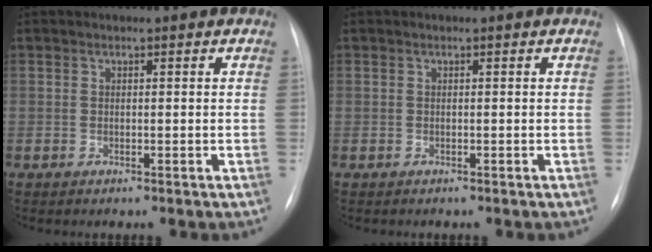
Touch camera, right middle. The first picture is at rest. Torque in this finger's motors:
{"motor_torque": [-0.32, 0.27, 0.06, 0.01]}